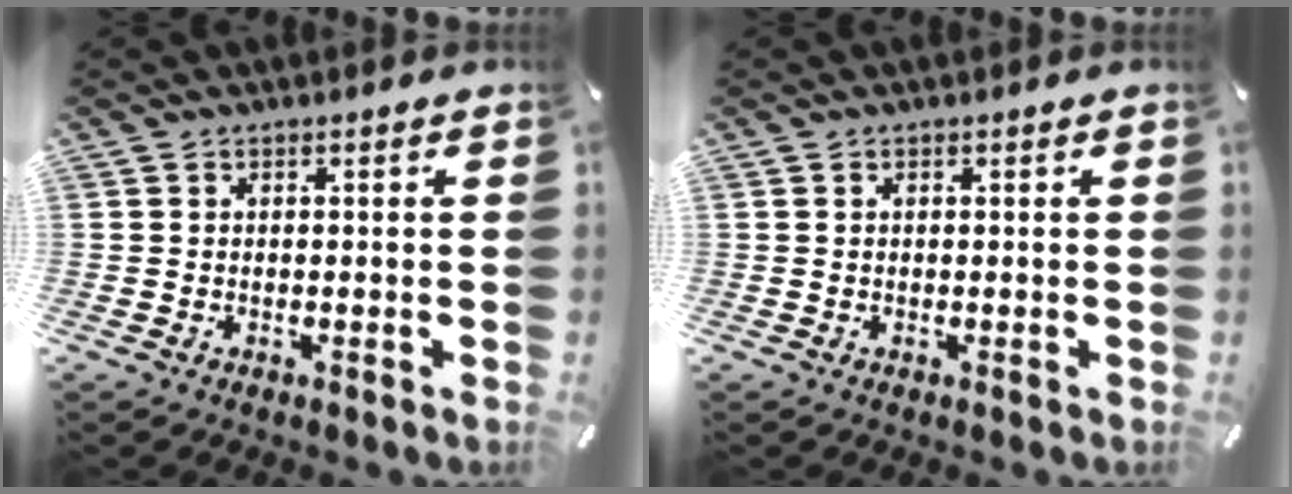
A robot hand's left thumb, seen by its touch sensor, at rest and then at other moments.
{"total": 0.0}